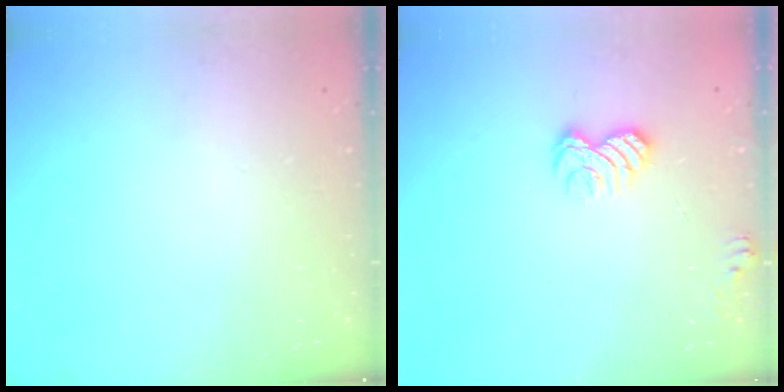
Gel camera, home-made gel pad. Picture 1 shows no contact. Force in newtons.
{"total": 6.0, "press": 5.8, "slide": 1.3}